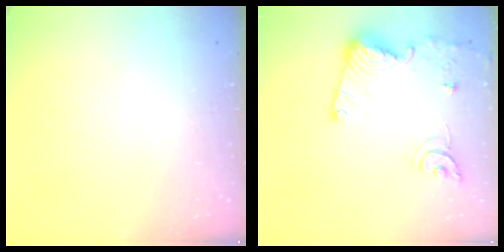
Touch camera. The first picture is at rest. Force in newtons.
{"total": 14.7, "press": 14.7, "slide": 0.7}